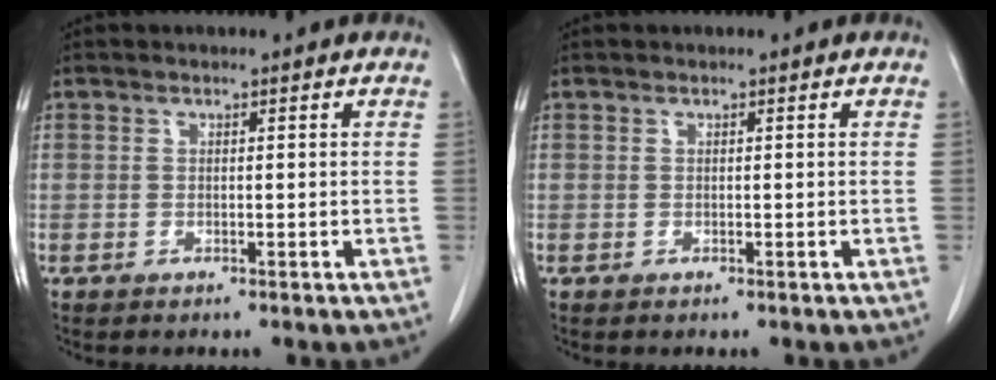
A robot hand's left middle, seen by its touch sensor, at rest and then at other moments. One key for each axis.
{"total": 0.0}